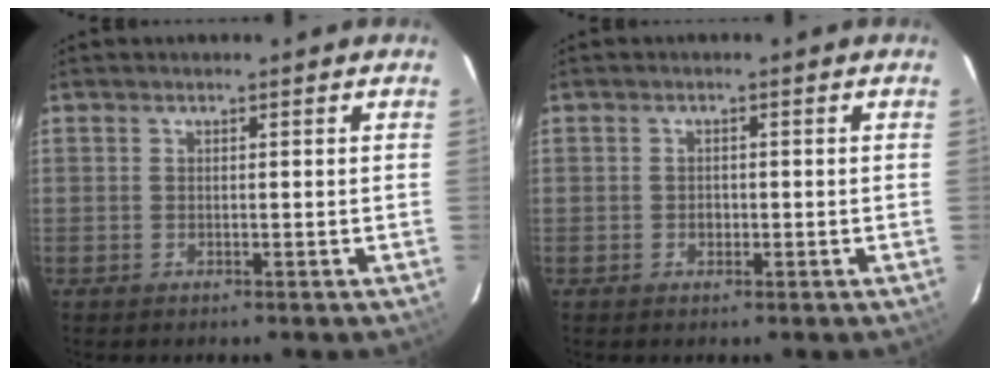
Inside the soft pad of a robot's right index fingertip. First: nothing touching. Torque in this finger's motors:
{"motor_torque": [0.00, 0.16, 0.07, 0.00]}